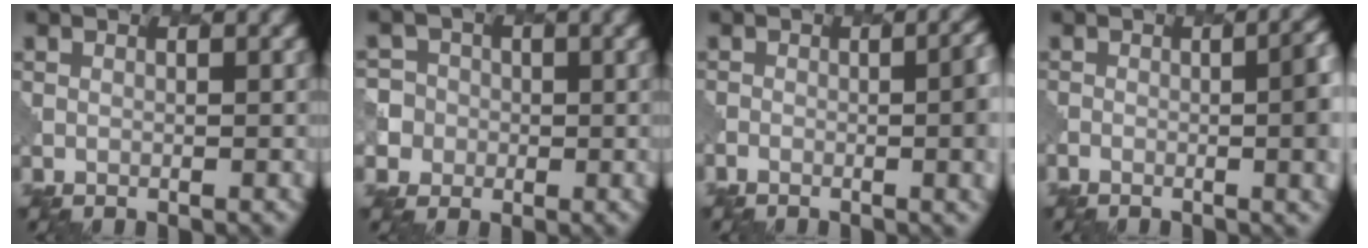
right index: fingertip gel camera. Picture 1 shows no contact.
{"total": 5.7, "force": [-0.7, 5.6, 0.9], "torque": [-0.016, 0.019, -0.035]}
{"total": 6.8, "force": [-1.0, 3.0, 6.0], "torque": [-0.044, 0.007, -0.019]}
{"total": 7.6, "force": [-0.9, 3.3, 6.8], "torque": [-0.054, 0.004, -0.018]}